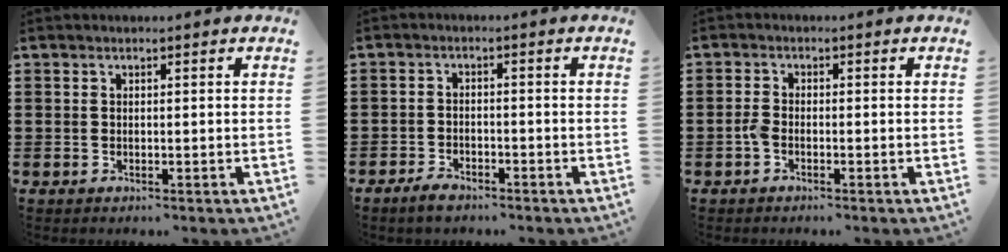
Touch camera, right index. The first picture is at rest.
{"total": 2.2, "force": [-2.0, 0.9, 0.5], "torque": [-0.013, 0.008, -0.041]}
{"total": 1.6, "force": [-0.9, 0.7, 1.1], "torque": [-0.038, -0.004, -0.022]}